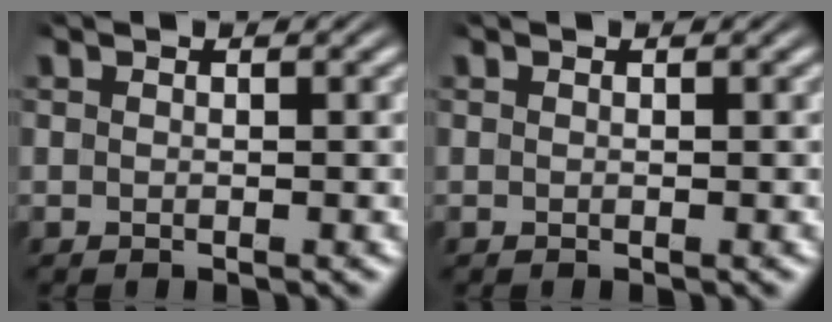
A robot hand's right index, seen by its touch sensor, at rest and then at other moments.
{"total": 0.0}